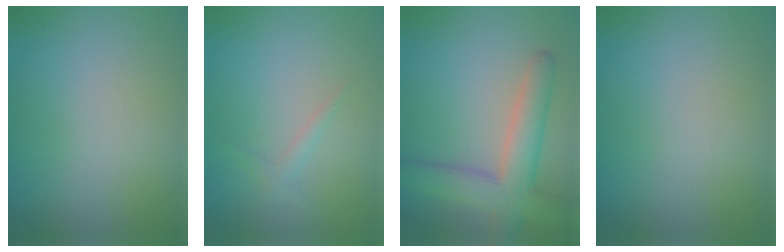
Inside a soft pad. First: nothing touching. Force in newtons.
{"total": 0.9, "press": 0.9, "slide": 0.0}
{"total": 6.0, "press": 6.0, "slide": 0.2}
{"total": 0.0}